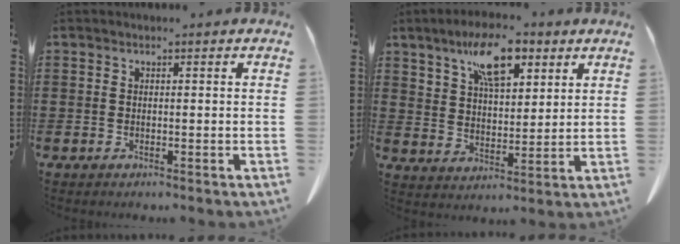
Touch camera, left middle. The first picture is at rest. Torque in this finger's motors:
{"motor_torque": [0.36, -0.05, 0.44, 0.12]}